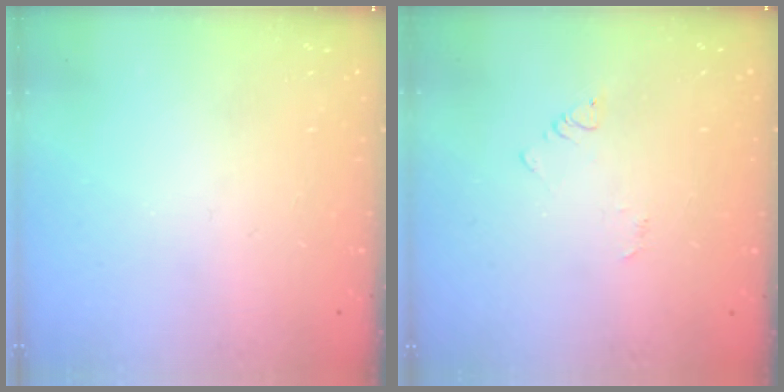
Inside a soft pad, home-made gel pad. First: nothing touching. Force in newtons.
{"total": 2.4, "press": 2.4, "slide": 0.3}